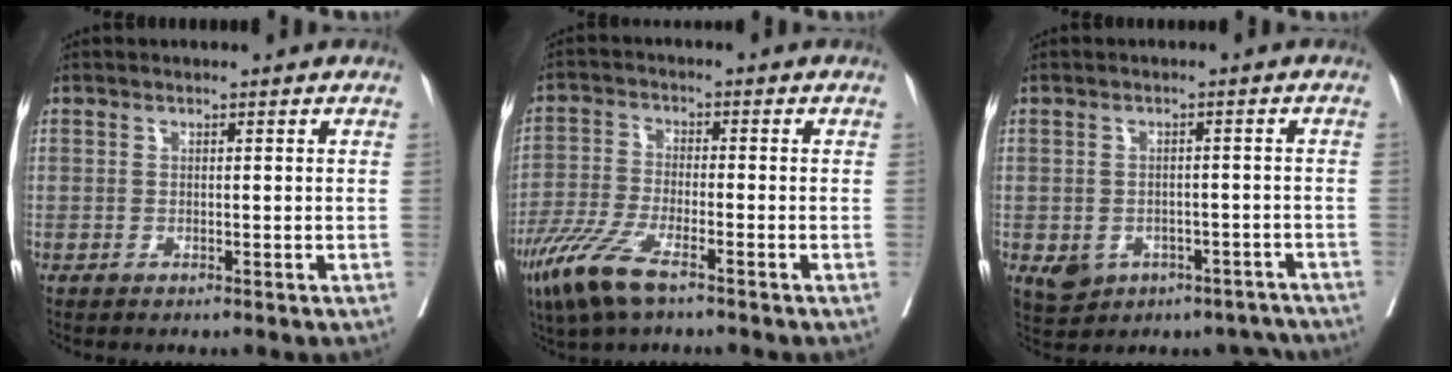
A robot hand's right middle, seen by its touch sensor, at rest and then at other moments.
{"total": 8.6, "force": [-5.5, 1.7, 6.5], "torque": [-0.142, -0.020, -0.105]}
{"total": 9.0, "force": [-5.3, 6.7, 2.7], "torque": [-0.037, 0.025, -0.060]}